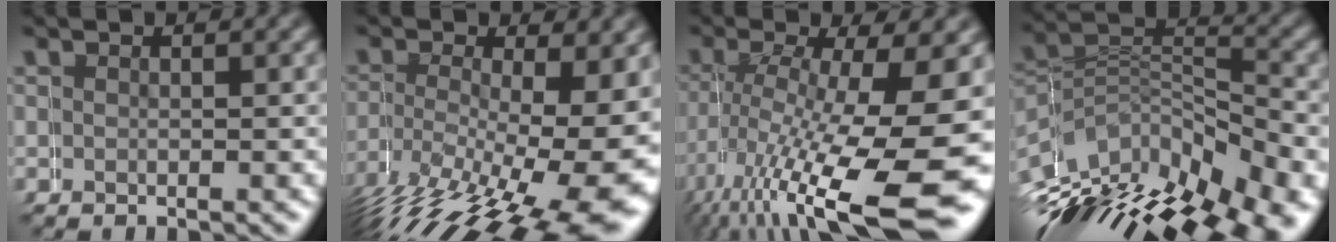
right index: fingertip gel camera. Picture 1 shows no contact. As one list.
[{"total": 8.9, "force": [-2.5, 3.7, 7.7], "torque": [-0.116, -0.029, -0.017]}, {"total": 10.2, "force": [-4.5, 3.3, 8.5], "torque": [-0.138, -0.038, -0.039]}, {"total": 11.1, "force": [-4.8, 7.7, 6.5], "torque": [-0.117, -0.028, -0.069]}]